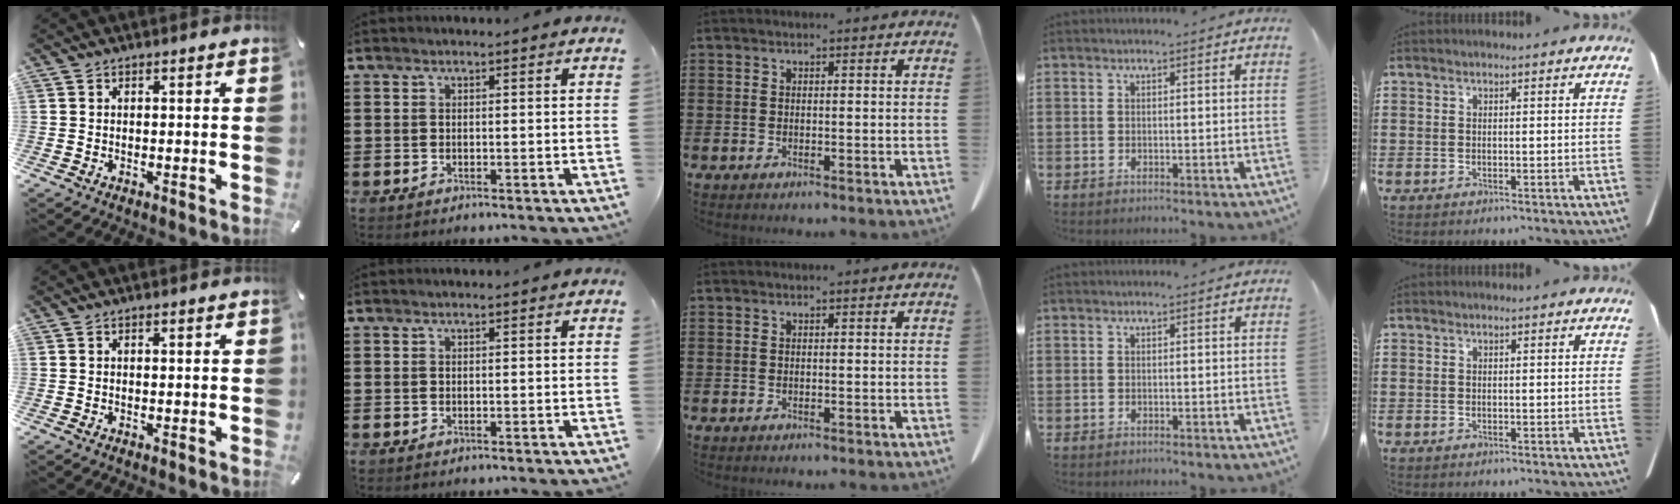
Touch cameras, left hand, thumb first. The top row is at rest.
{"thumb": {"total": 0.6, "force": [0.0, 0.2, 0.5], "torque": [-0.010, 0.001, -0.001]}}